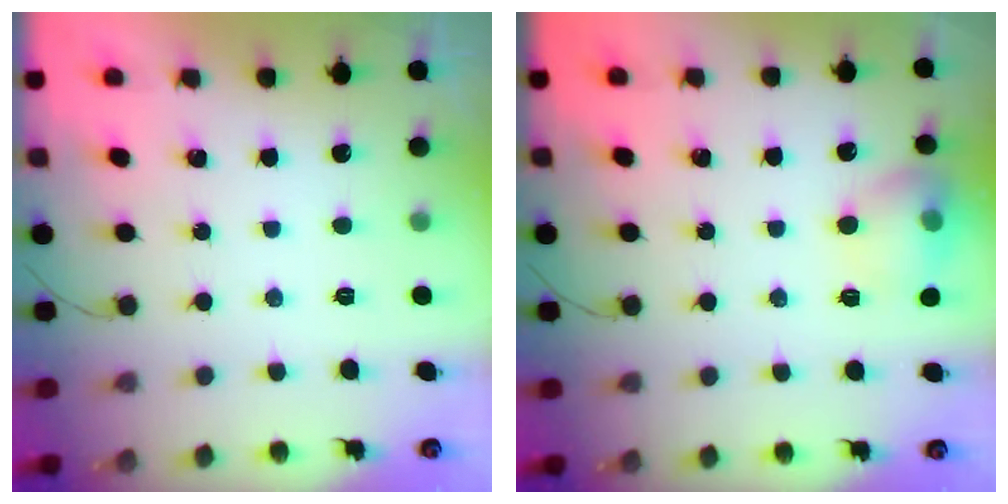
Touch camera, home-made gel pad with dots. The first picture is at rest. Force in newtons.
{"total": 11.6, "press": 11.5, "slide": 1.6}